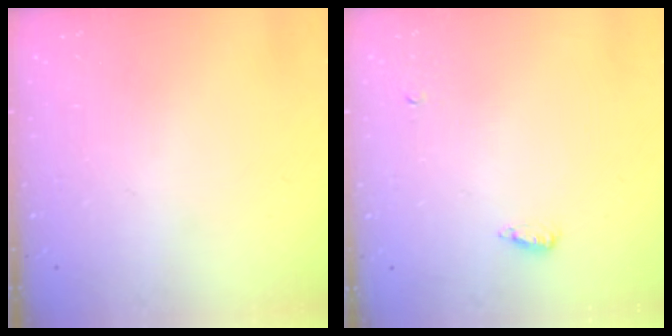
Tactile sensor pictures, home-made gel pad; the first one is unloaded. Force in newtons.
{"total": 8.9, "press": 6.0, "slide": 6.5}